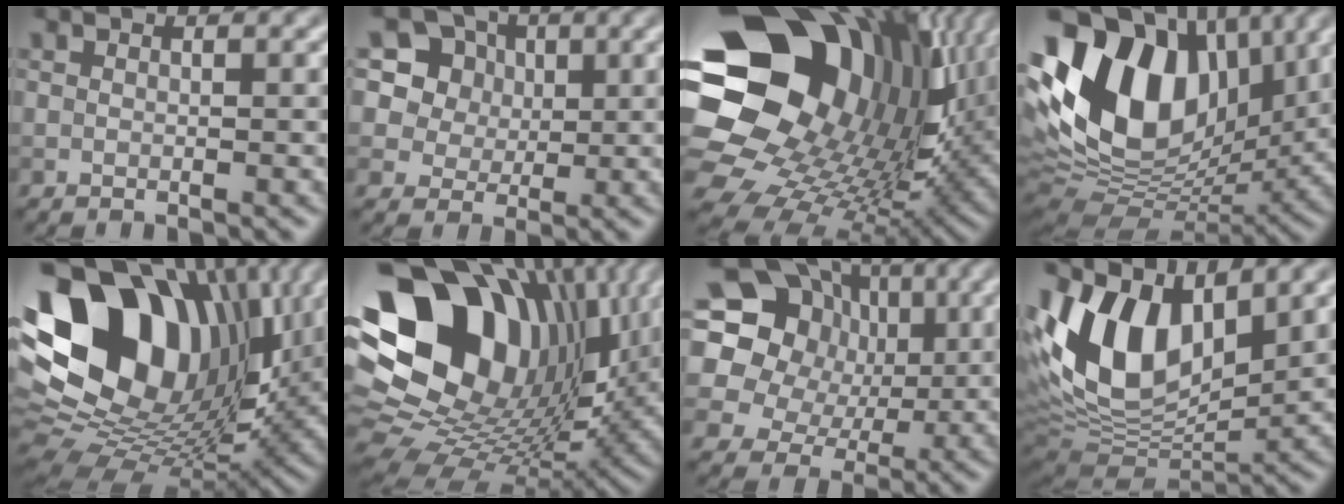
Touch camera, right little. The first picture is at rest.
{"total": 9.7, "force": [4.5, 7.7, 3.8], "torque": [-0.101, 0.014, 0.076]}
{"total": 22.5, "force": [5.9, 17.5, 12.8], "torque": [-0.294, -0.016, 0.113]}
{"total": 16.8, "force": [4.1, 11.0, 12.0], "torque": [-0.243, 0.025, 0.063]}
{"total": 18.8, "force": [5.1, 13.3, 12.3], "torque": [-0.250, 0.013, 0.089]}
{"total": 19.3, "force": [5.5, 14.2, 11.8], "torque": [-0.250, -0.007, 0.116]}
{"total": 18.9, "force": [4.9, 16.6, 7.6], "torque": [-0.182, 0.035, 0.066]}
{"total": 12.0, "force": [4.1, 6.9, 9.0], "torque": [-0.179, 0.005, 0.069]}